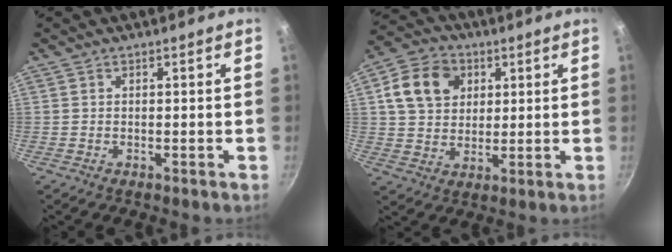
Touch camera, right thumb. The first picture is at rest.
{"total": 11.6, "force": [3.7, 9.2, 6.0], "torque": [-0.086, 0.004, 0.058]}